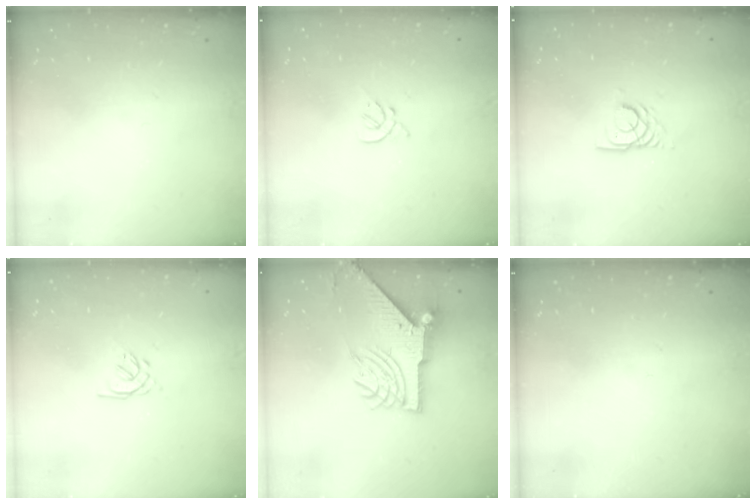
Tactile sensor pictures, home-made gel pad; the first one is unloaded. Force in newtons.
{"total": 2.2, "press": 2.1, "slide": 0.6}
{"total": 5.0, "press": 5.0, "slide": 0.5}
{"total": 1.6, "press": 1.5, "slide": 0.5}
{"total": 11.5, "press": 11.4, "slide": 1.3}
{"total": 0.0}